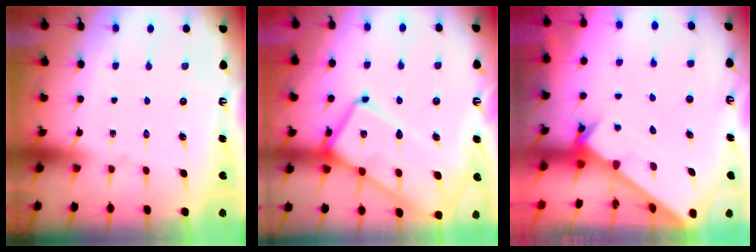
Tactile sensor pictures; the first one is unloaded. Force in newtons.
{"total": 16.0, "press": 15.9, "slide": 1.6}
{"total": 2.2, "press": 2.2, "slide": 0.1}